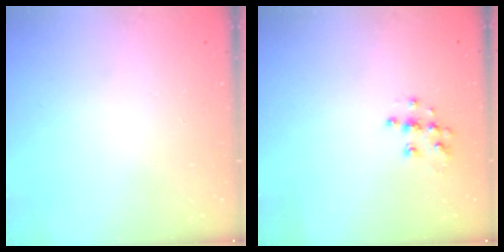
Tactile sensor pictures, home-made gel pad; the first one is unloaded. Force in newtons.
{"total": 7.4, "press": 7.4, "slide": 0.2}